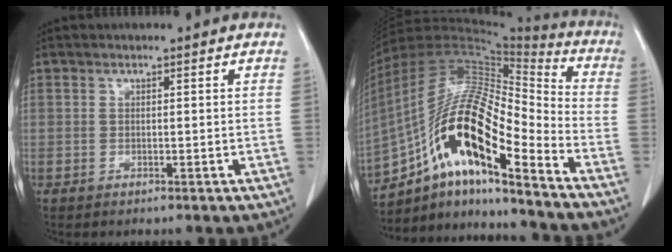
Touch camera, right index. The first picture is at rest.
{"total": 21.1, "force": [-11.4, 4.5, 17.2], "torque": [-0.344, 0.010, -0.198]}